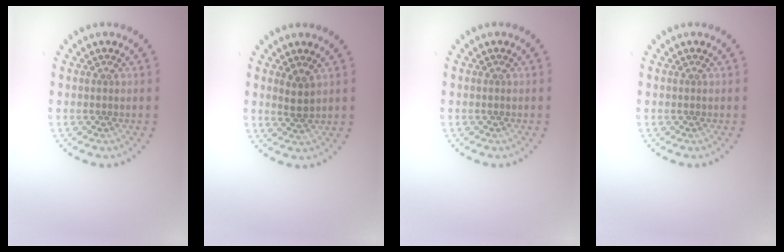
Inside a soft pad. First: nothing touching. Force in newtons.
{"total": 1.7, "press": 1.5, "slide": 0.9}
{"total": 0.0}
{"total": 0.0}